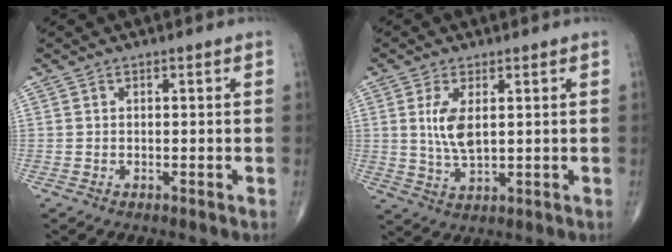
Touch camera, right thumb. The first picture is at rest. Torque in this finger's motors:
{"motor_torque": [-0.59, 0.94, 0.81, 0.24, 0.22]}